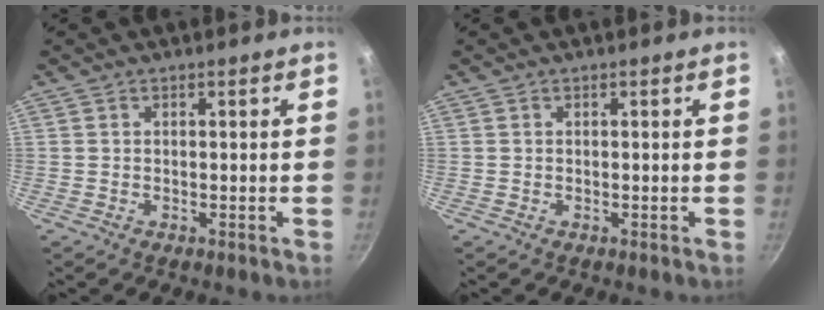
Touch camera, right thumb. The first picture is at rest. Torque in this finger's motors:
{"motor_torque": [0.00, 0.00, 0.00, 0.00, 0.00]}